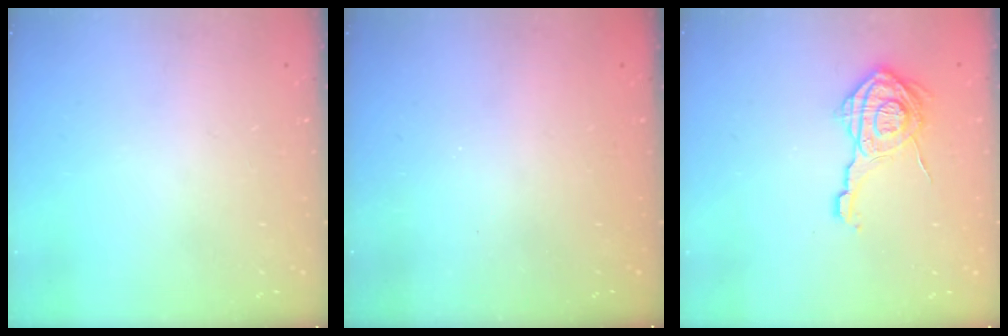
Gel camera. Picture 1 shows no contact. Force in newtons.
{"total": 2.4, "press": 2.2, "slide": 0.8}
{"total": 16.3, "press": 16.3, "slide": 0.6}